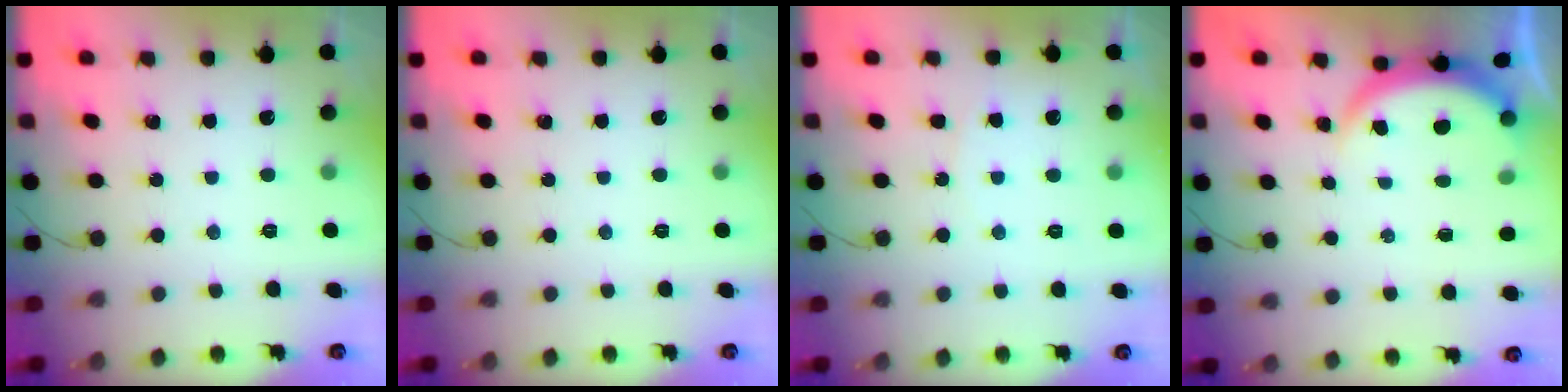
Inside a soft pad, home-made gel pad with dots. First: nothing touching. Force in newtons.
{"total": 0.0}
{"total": 3.7, "press": 3.7, "slide": 0.2}
{"total": 3.8, "press": 3.8, "slide": 0.4}